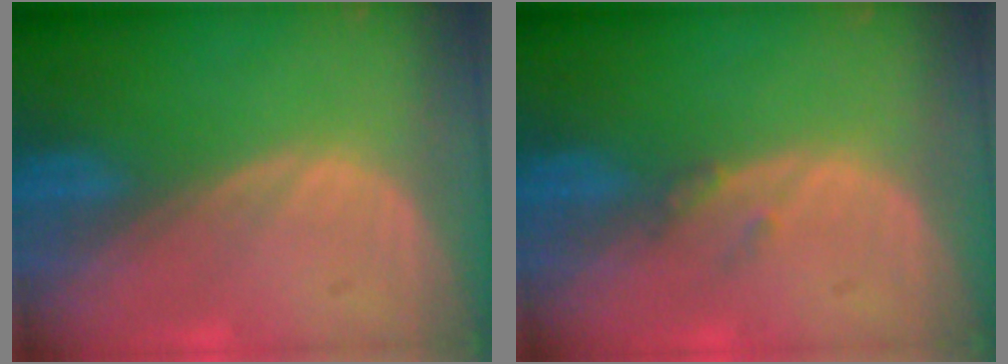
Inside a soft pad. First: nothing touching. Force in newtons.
{"total": 1.2, "press": 1.2, "slide": 0.3}